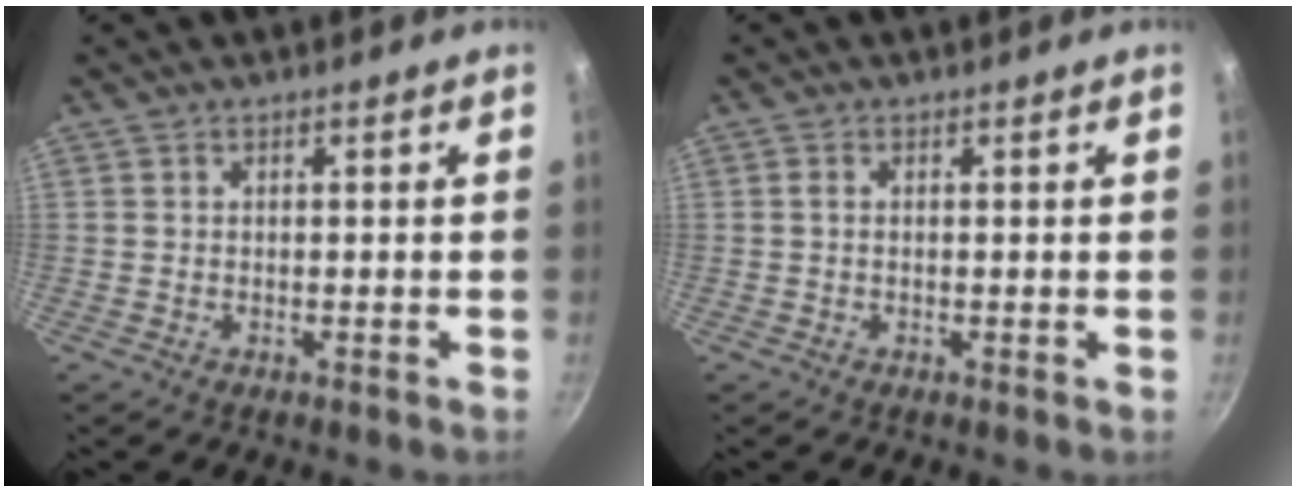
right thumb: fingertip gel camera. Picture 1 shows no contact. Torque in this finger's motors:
{"motor_torque": [0.10, -0.07, -0.06, -0.17, 0.02]}